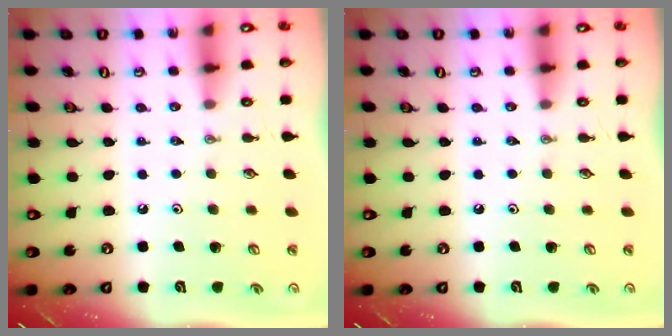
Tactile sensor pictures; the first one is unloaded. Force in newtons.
{"total": 0.0}